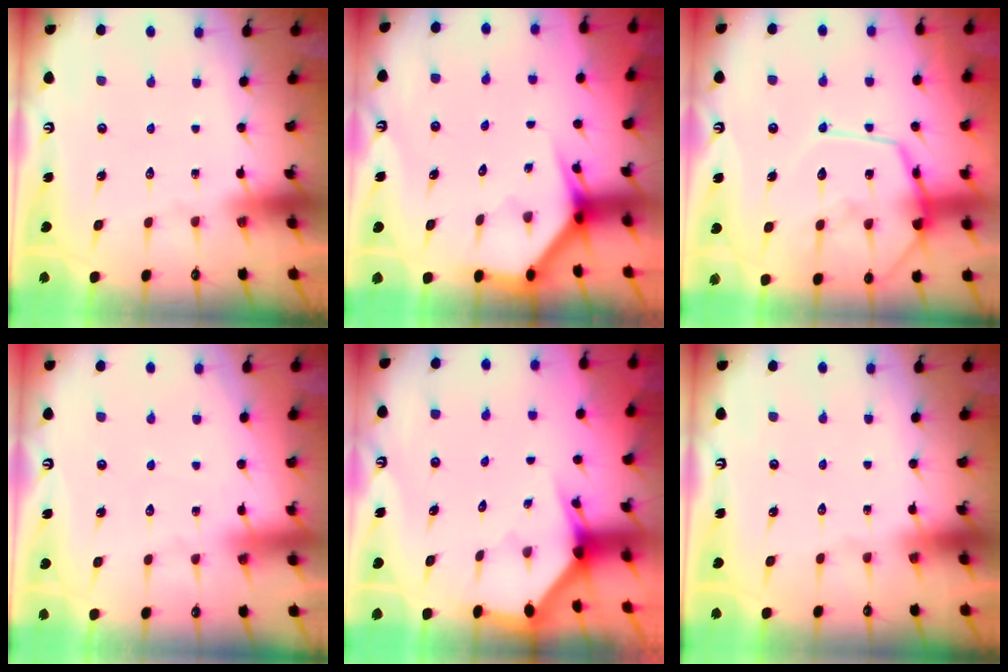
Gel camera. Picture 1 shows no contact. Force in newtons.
{"total": 3.4, "press": 3.4, "slide": 0.3}
{"total": 15.6, "press": 15.6, "slide": 1.3}
{"total": 2.4, "press": 2.4, "slide": 0.3}
{"total": 2.6, "press": 2.6, "slide": 0.2}
{"total": 0.0}